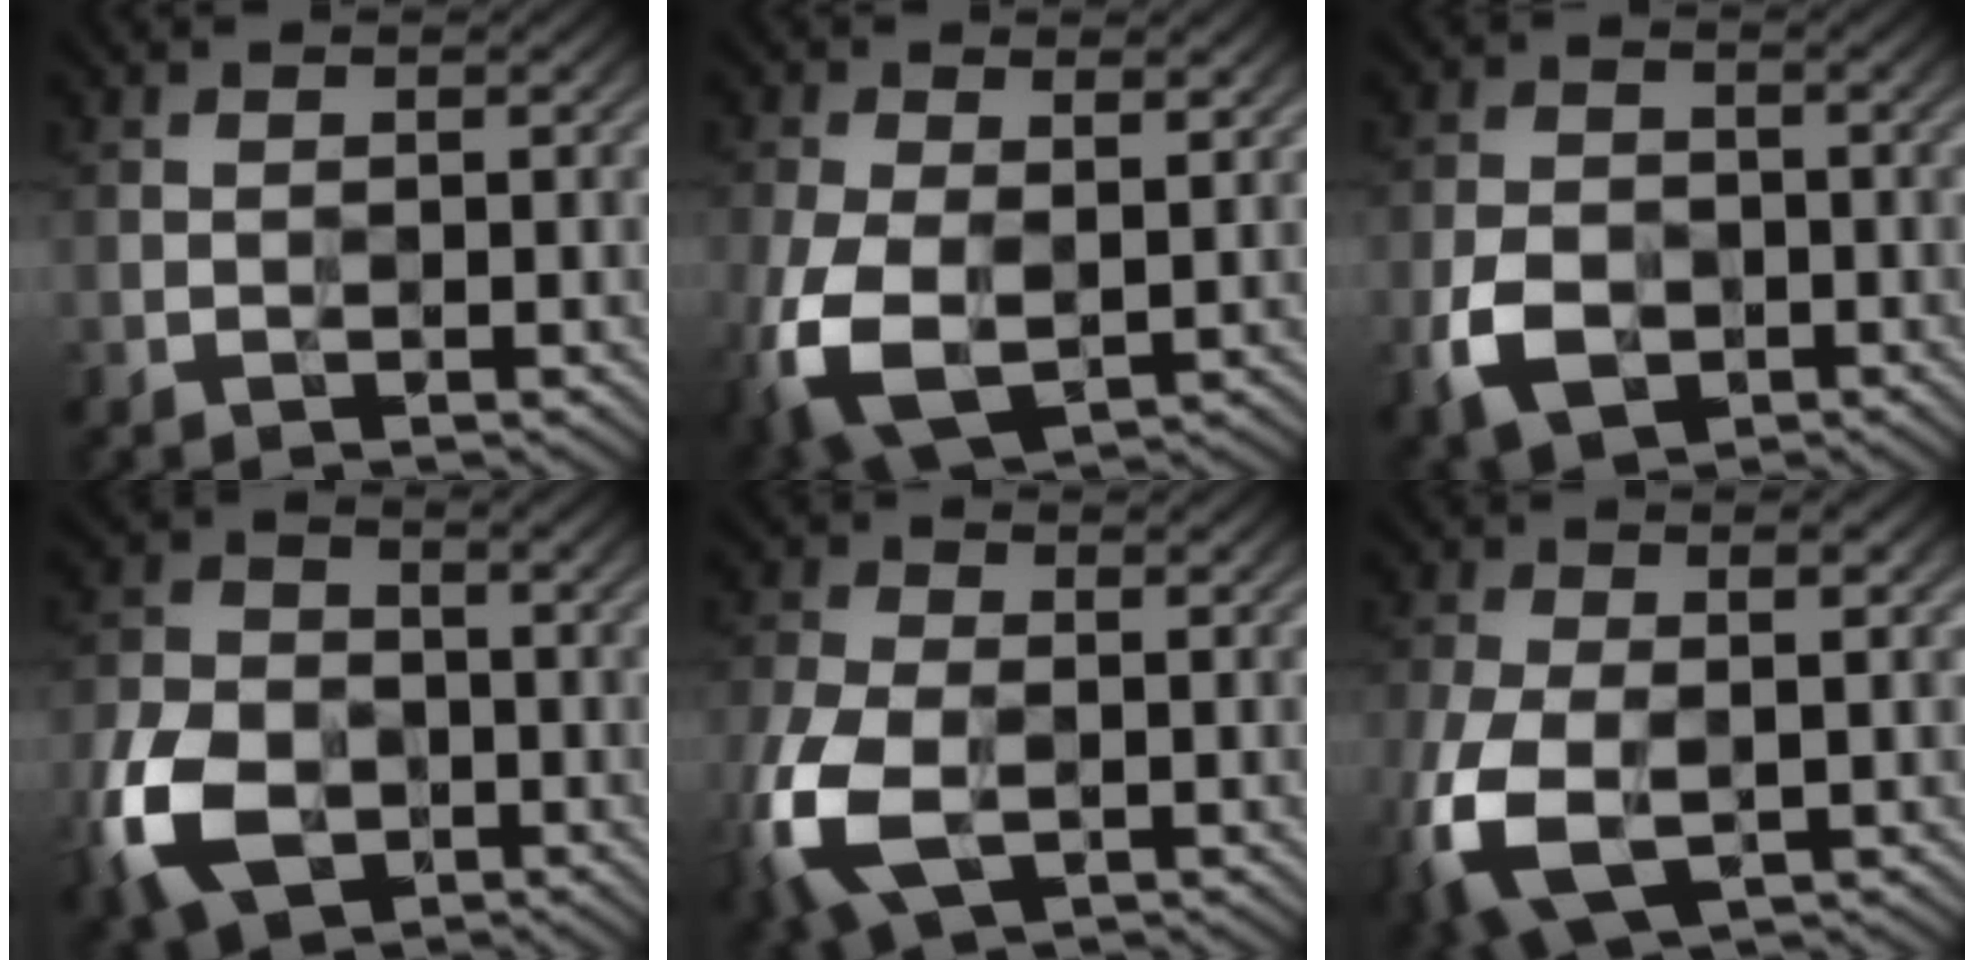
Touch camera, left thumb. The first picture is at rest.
{"total": 11.0, "force": [-1.5, 6.8, 8.5], "torque": [-0.229, -0.027, -0.023]}
{"total": 6.4, "force": [-2.7, 4.4, 3.8], "torque": [-0.087, -0.009, -0.056]}
{"total": 11.3, "force": [-4.9, 7.6, 6.8], "torque": [-0.179, -0.023, -0.103]}
{"total": 11.0, "force": [-3.7, 6.5, 8.1], "torque": [-0.229, -0.025, -0.072]}
{"total": 11.9, "force": [-3.5, 6.4, 9.3], "torque": [-0.241, -0.037, -0.049]}